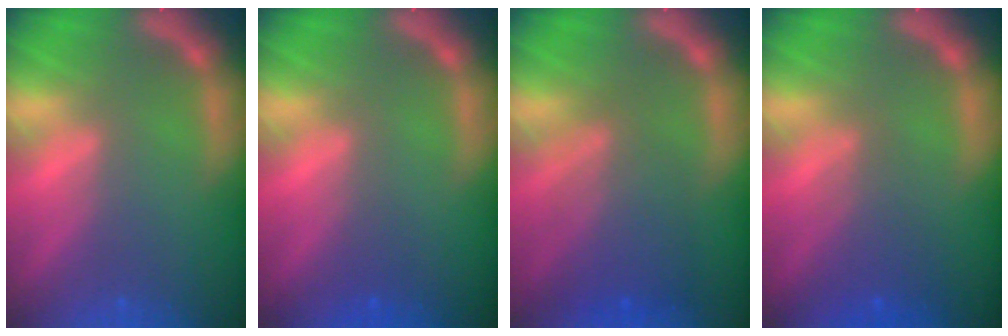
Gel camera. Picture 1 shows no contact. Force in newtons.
{"total": 0.9}
{"total": 5.5}
{"total": 3.0}